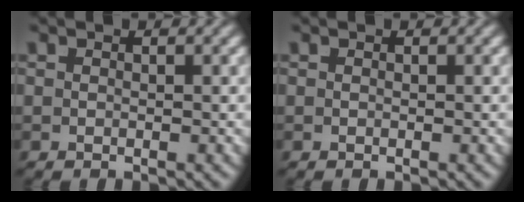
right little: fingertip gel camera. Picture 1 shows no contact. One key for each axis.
{"total": 0.0}